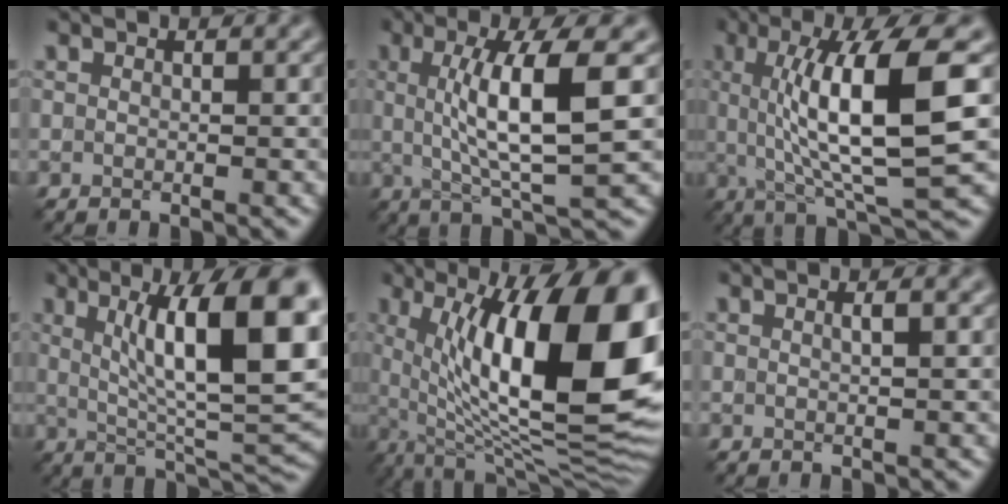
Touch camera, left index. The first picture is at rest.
{"total": 7.7, "force": [1.0, 1.5, 7.5], "torque": [-0.119, -0.003, 0.022]}
{"total": 10.6, "force": [1.5, 2.3, 10.3], "torque": [-0.144, -0.001, 0.032]}
{"total": 12.6, "force": [3.3, 3.1, 11.8], "torque": [-0.161, 0.002, 0.055]}
{"total": 17.8, "force": [3.6, 6.2, 16.3], "torque": [-0.220, 0.009, 0.057]}
{"total": 1.1, "force": [0.3, 0.1, 1.0], "torque": [-0.015, 0.001, 0.001]}